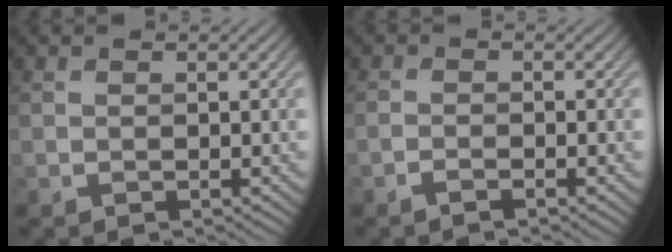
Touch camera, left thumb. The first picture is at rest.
{"total": 1.1, "force": [-1.0, -0.1, 0.5], "torque": [-0.011, 0.002, -0.025]}